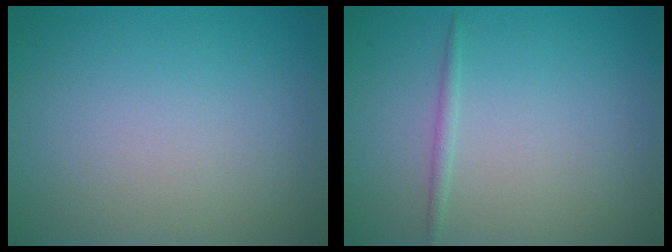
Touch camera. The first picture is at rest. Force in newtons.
{"total": 0.7, "press": 0.7, "slide": 0.0}